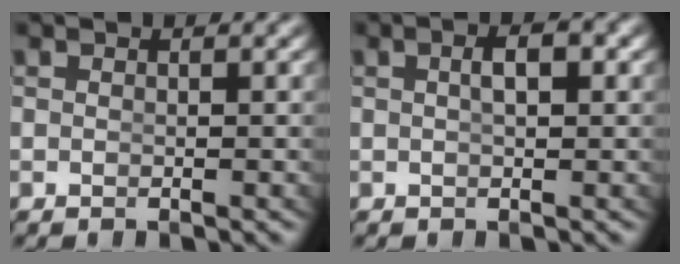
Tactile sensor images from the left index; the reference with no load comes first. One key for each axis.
{"total": 2.0, "fx": 0.2, "fy": 0.3, "fz": 2.0, "tx": -0.023, "ty": 0.001, "tz": 0.006}